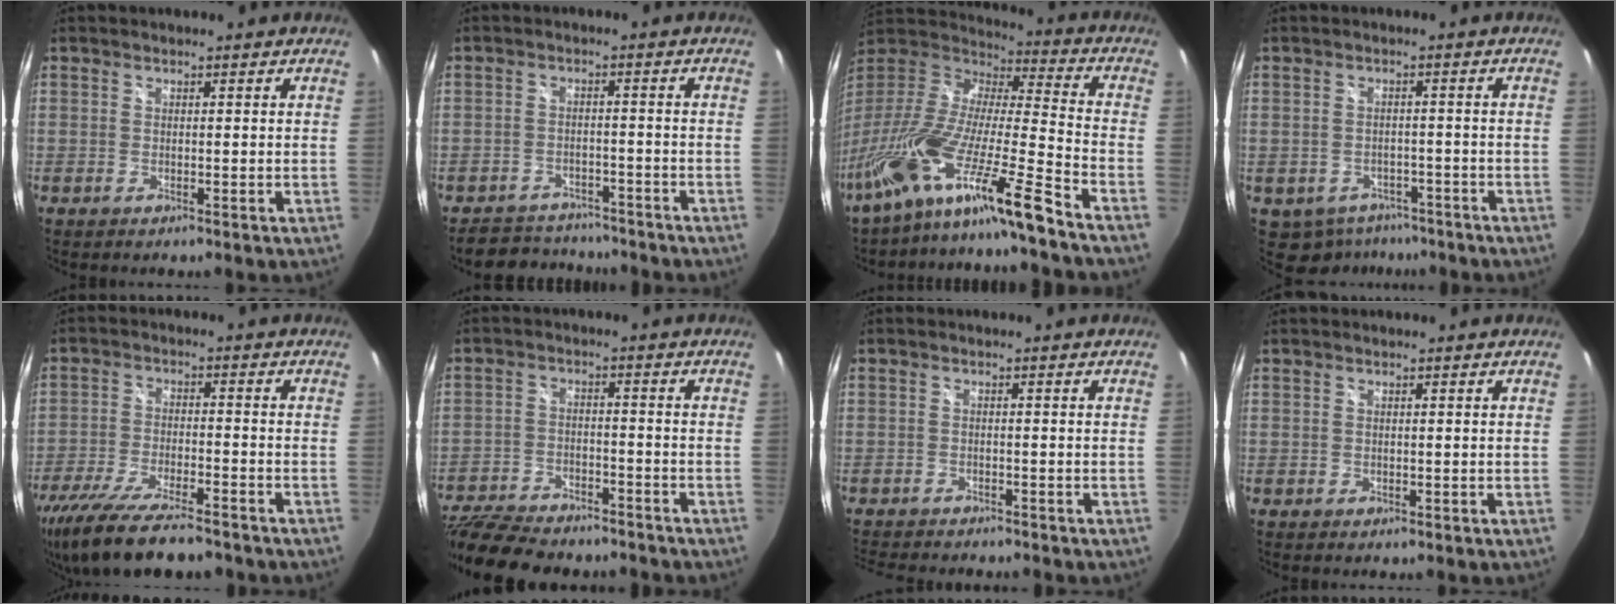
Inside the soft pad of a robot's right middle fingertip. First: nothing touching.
{"total": 7.7, "force": [-7.1, 2.9, 1.1], "torque": [-0.034, 0.017, -0.101]}
{"total": 21.0, "force": [-15.2, -0.4, 14.5], "torque": [-0.246, -0.051, -0.277]}
{"total": 7.0, "force": [-4.7, 4.8, 2.0], "torque": [-0.050, -0.003, -0.055]}
{"total": 18.7, "force": [-15.1, 4.5, 10.2], "torque": [-0.212, -0.046, -0.253]}
{"total": 17.5, "force": [-14.4, 6.1, 7.8], "torque": [-0.181, -0.025, -0.230]}
{"total": 7.0, "force": [-6.5, 1.5, 2.2], "torque": [-0.061, -0.015, -0.103]}
{"total": 0.0}